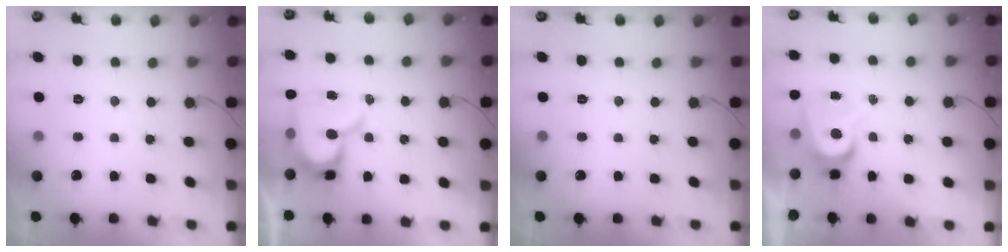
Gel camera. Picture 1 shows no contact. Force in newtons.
{"total": 14.0, "press": 13.9, "slide": 1.5}
{"total": 0.0}
{"total": 6.2, "press": 6.1, "slide": 0.7}